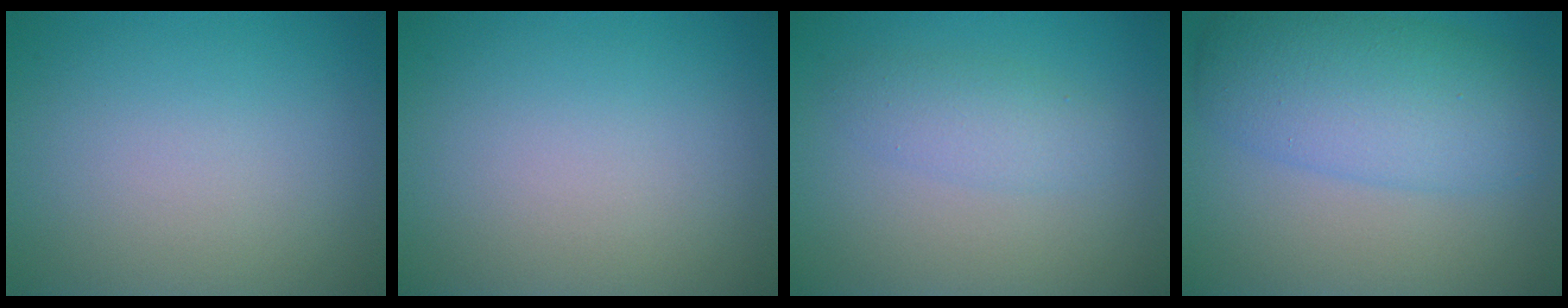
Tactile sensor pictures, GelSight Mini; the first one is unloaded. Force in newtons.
{"total": 0.0}
{"total": 2.3, "press": 2.3, "slide": 0.1}
{"total": 7.2, "press": 7.2, "slide": 0.1}